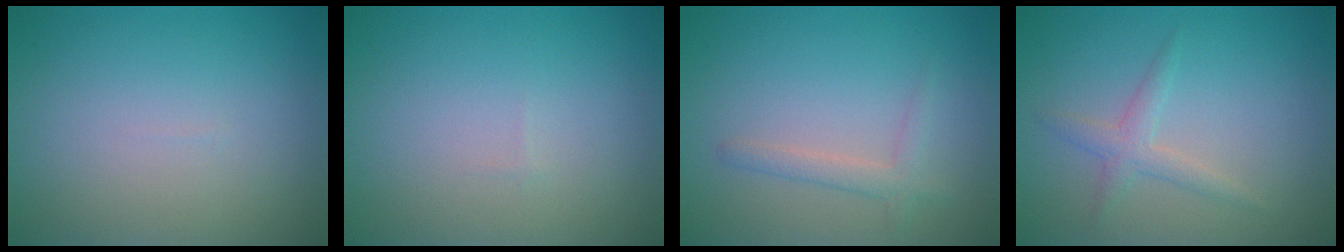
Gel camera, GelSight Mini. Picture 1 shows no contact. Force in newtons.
{"total": 0.0}
{"total": 1.8, "press": 1.7, "slide": 0.1}
{"total": 1.8, "press": 1.8, "slide": 0.1}